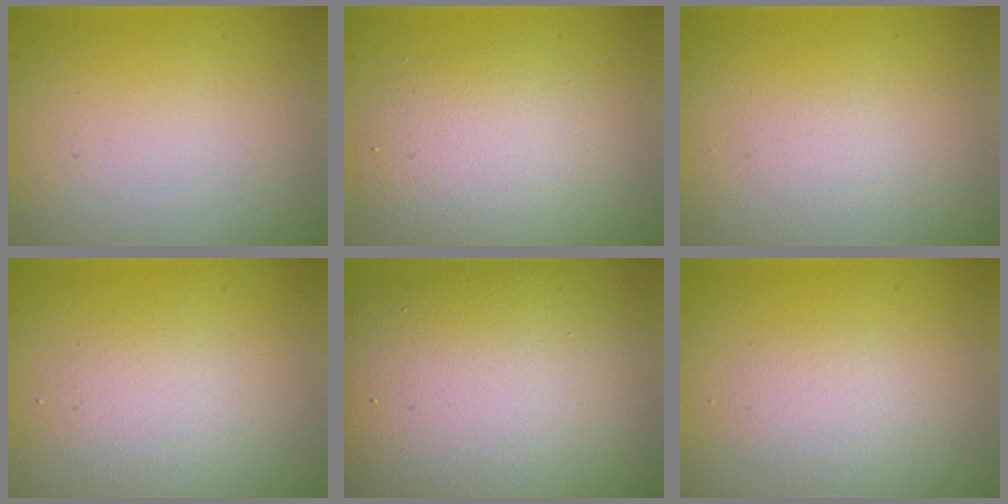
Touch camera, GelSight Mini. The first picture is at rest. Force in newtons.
{"total": 4.1, "press": 4.1, "slide": 0.2}
{"total": 0.5, "press": 0.5, "slide": 0.0}
{"total": 2.2, "press": 2.2, "slide": 0.2}
{"total": 13.4, "press": 13.4, "slide": 0.5}
{"total": 1.5, "press": 1.5, "slide": 0.1}